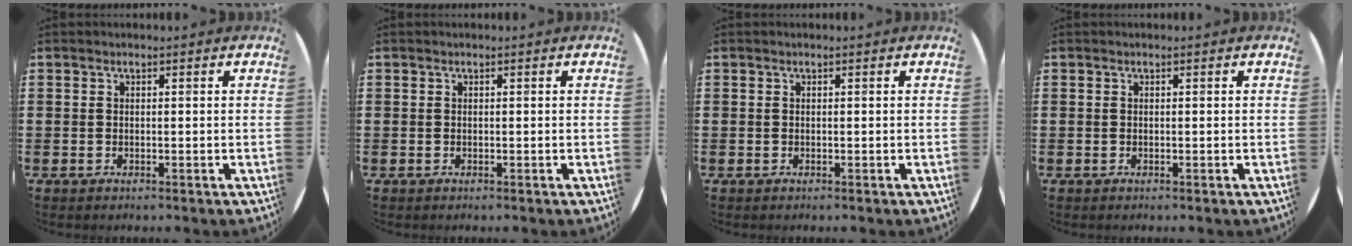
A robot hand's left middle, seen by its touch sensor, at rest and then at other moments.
{"total": 0.0}
{"total": 0.0}
{"total": 0.0}